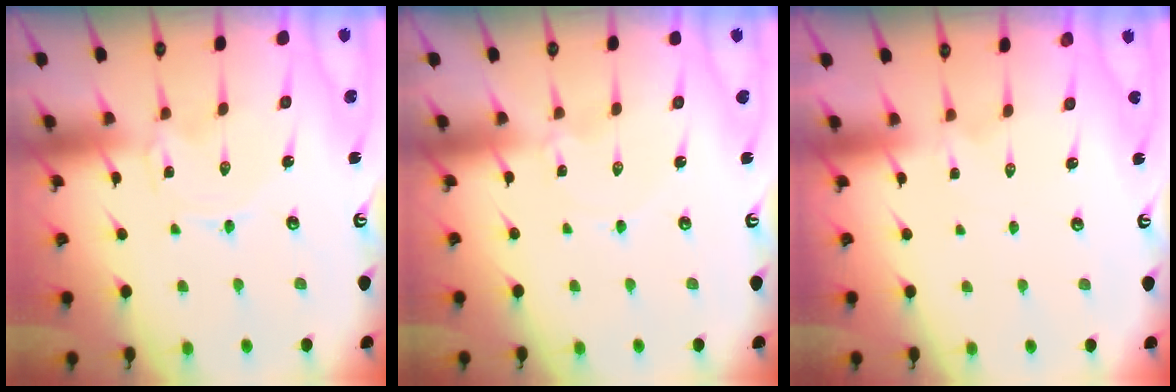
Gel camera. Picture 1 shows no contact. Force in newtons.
{"total": 0.0}
{"total": 1.2, "press": 1.2, "slide": 0.4}